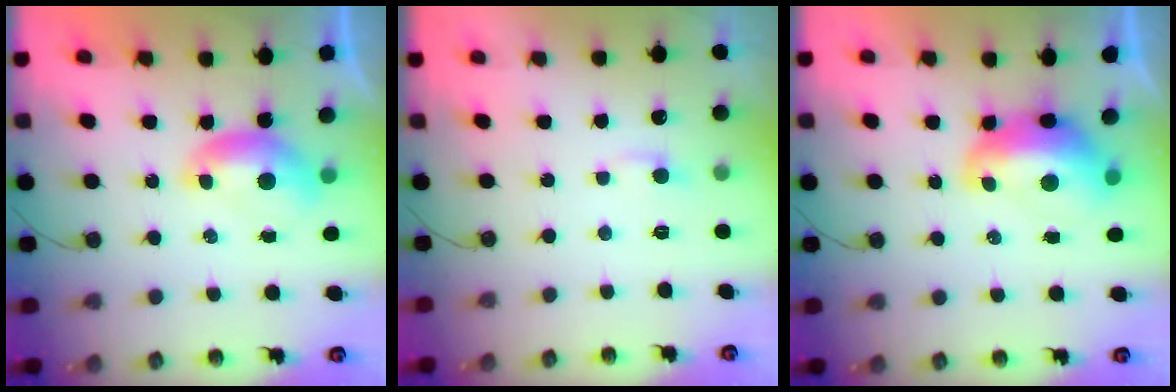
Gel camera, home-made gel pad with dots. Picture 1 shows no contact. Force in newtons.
{"total": 1.8, "press": 1.7, "slide": 0.5}
{"total": 4.3, "press": 4.2, "slide": 0.8}